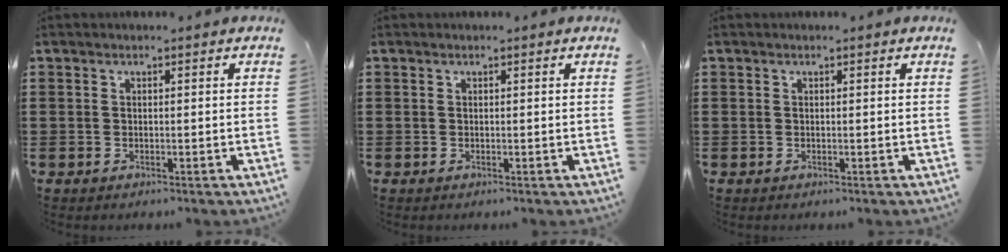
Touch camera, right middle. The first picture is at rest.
{"total": 0.0}
{"total": 0.0}